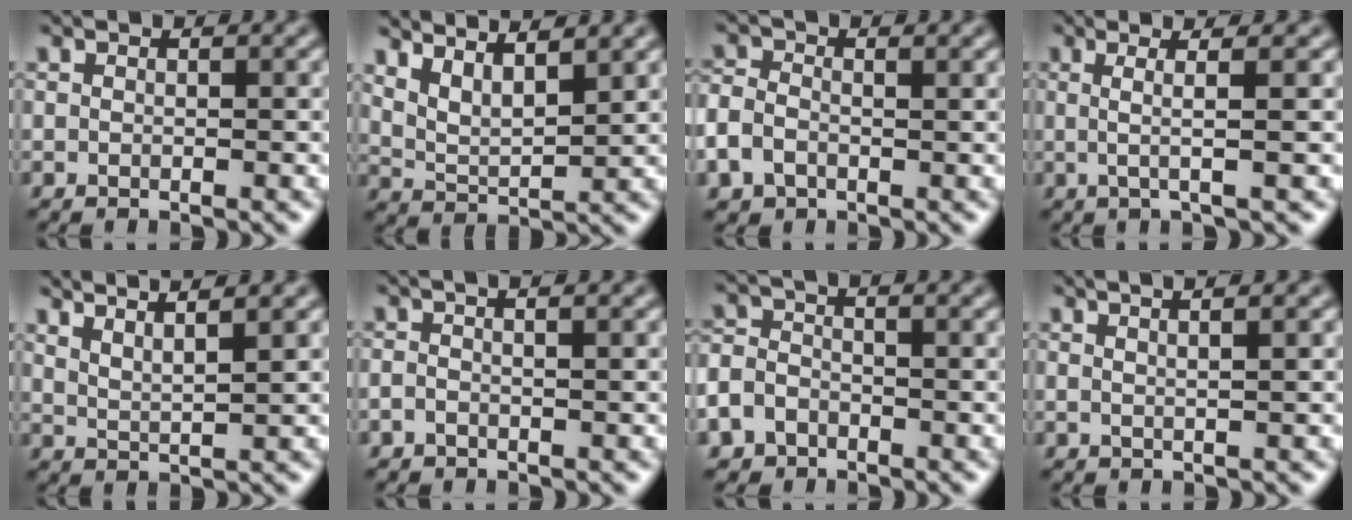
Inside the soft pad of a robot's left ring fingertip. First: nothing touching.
{"total": 5.0, "force": [4.0, 1.4, 2.6], "torque": [-0.045, 0.013, 0.061]}
{"total": 3.0, "force": [-0.8, 2.3, 1.8], "torque": [-0.048, -0.003, -0.020]}
{"total": 3.0, "force": [0.6, 0.4, 3.0], "torque": [-0.059, 0.004, 0.003]}
{"total": 4.9, "force": [3.9, 1.0, 2.7], "torque": [-0.024, 0.022, 0.039]}
{"total": 1.4, "force": [0.2, 0.4, 1.3], "torque": [-0.027, 0.002, -0.004]}
{"total": 2.8, "force": [-1.8, 1.9, 1.1], "torque": [-0.031, -0.002, -0.043]}
{"total": 5.4, "force": [3.0, 2.3, 3.9], "torque": [-0.022, 0.041, 0.005]}